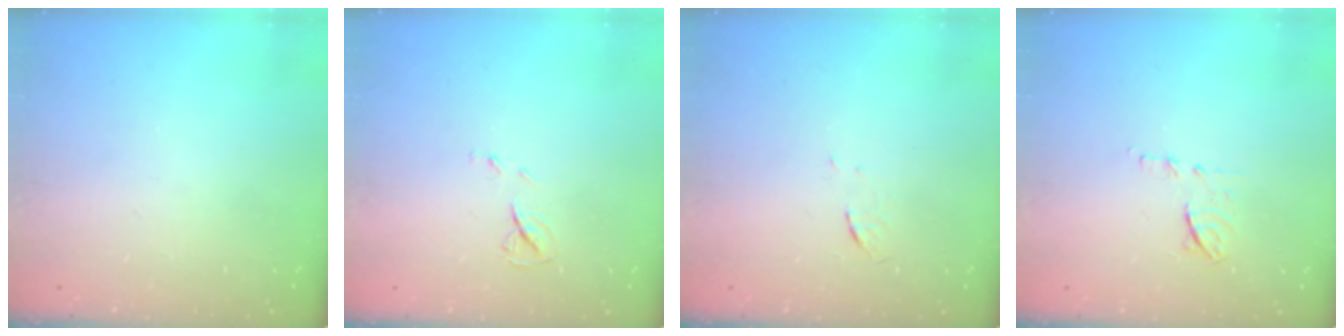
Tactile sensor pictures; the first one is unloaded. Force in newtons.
{"total": 5.7, "press": 5.6, "slide": 0.5}
{"total": 3.2, "press": 3.0, "slide": 1.3}
{"total": 6.8, "press": 6.8, "slide": 0.9}